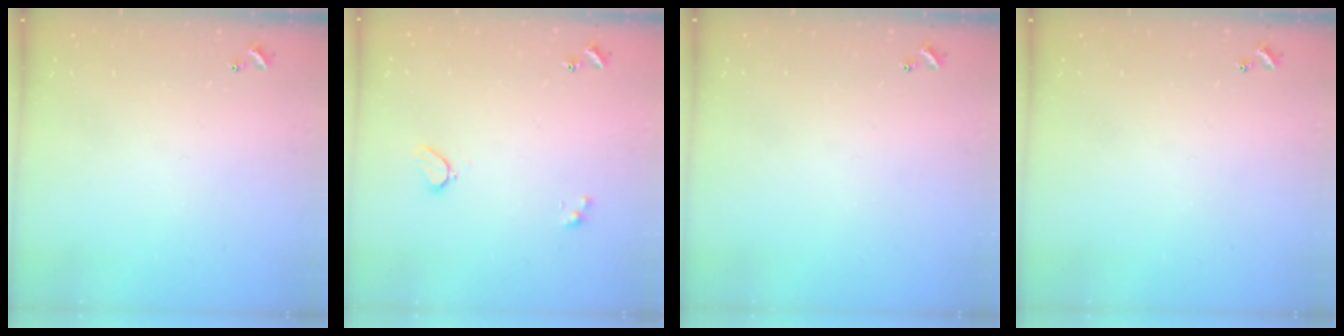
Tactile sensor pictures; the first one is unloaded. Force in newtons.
{"total": 1.9, "press": 1.9, "slide": 0.6}
{"total": 0.0}
{"total": 0.0}